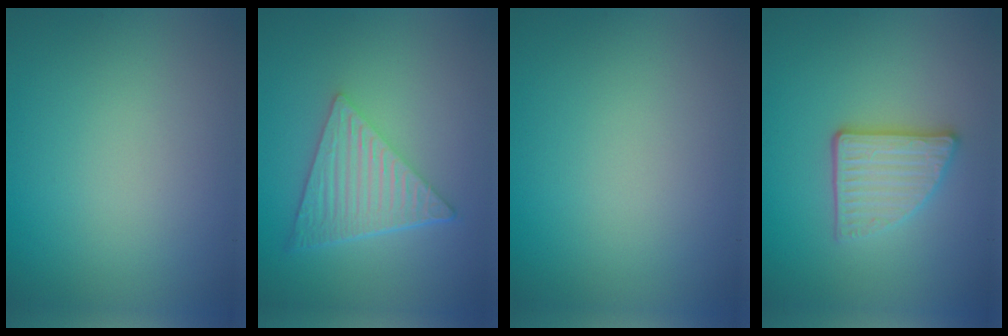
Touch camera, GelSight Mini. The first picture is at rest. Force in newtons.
{"total": 6.4, "press": 4.4, "slide": 4.6}
{"total": 0.0}
{"total": 3.4, "press": 2.9, "slide": 1.7}